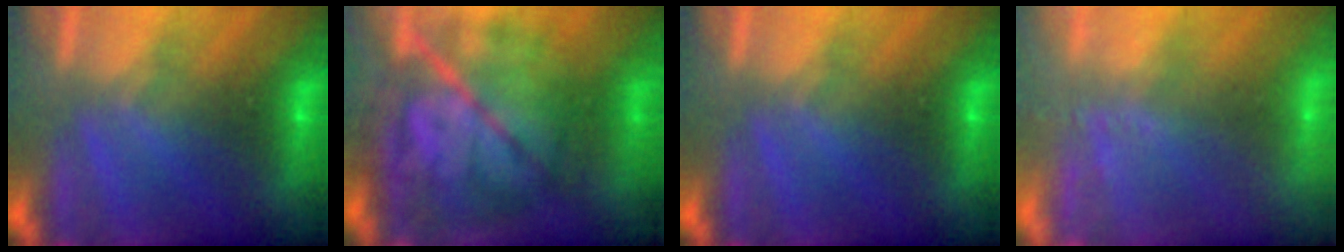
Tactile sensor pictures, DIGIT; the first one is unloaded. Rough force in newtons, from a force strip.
{"total": 10.2}
{"total": 0.0}
{"total": 2.4}